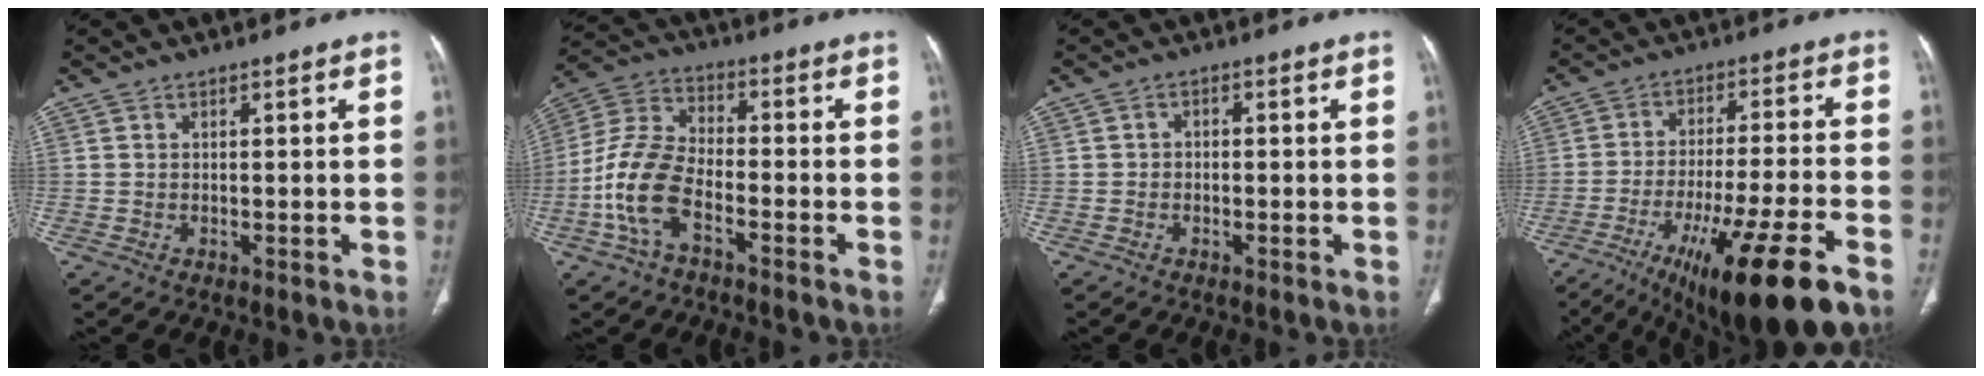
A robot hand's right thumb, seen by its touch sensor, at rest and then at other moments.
{"total": 11.9, "force": [-4.8, 6.2, 9.0], "torque": [-0.197, 0.034, -0.098]}
{"total": 1.2, "force": [-0.4, 1.0, 0.5], "torque": [-0.001, 0.005, -0.010]}
{"total": 19.4, "force": [-11.5, 3.0, 15.4], "torque": [-0.238, 0.031, -0.181]}